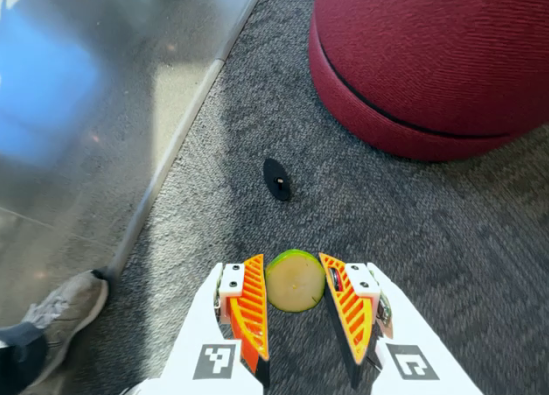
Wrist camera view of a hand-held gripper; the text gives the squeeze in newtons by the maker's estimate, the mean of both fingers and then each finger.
{"total": 9.2, "left": 9.3, "right": 9.1}